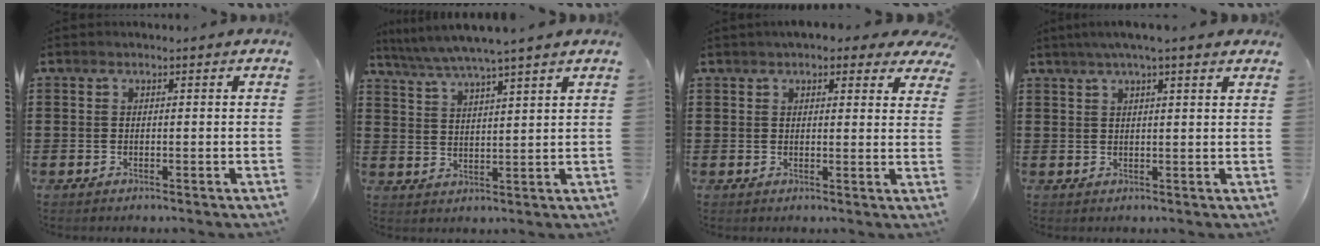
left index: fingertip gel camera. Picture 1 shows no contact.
{"total": 4.8, "force": [4.3, -0.6, 2.2], "torque": [-0.056, -0.021, 0.073]}
{"total": 3.6, "force": [3.1, 1.5, 1.1], "torque": [-0.019, -0.004, 0.052]}
{"total": 3.6, "force": [2.7, 0.0, 2.4], "torque": [-0.052, 0.002, 0.048]}